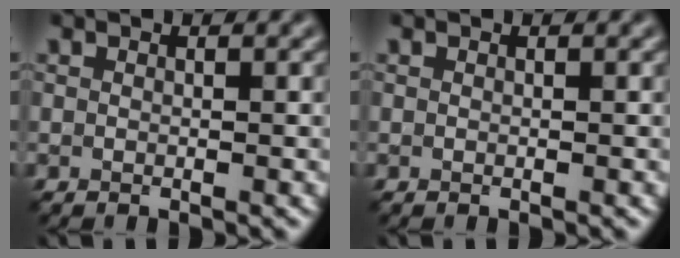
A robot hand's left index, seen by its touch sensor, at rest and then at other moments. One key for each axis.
{"total": 0.0}